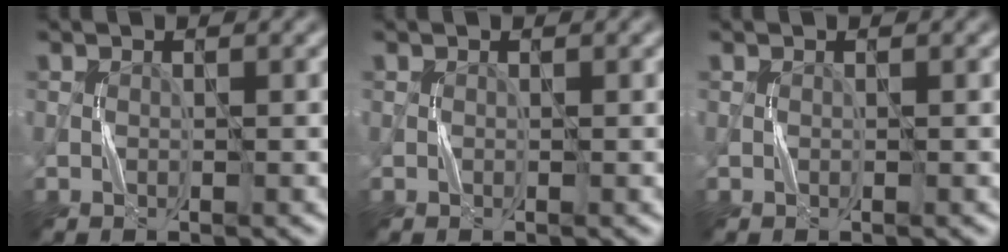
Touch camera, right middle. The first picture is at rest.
{"total": 0.0}
{"total": 0.0}